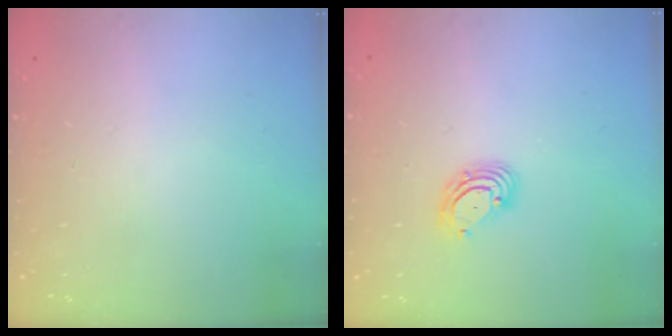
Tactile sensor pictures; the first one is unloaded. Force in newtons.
{"total": 4.9, "press": 4.9, "slide": 0.5}